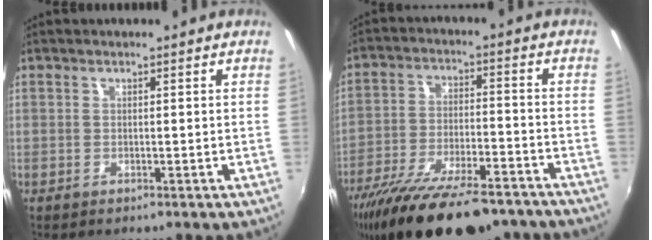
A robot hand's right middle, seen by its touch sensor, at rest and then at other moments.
{"total": 22.4, "force": [-17.5, 6.9, 12.2], "torque": [-0.228, -0.040, -0.266]}